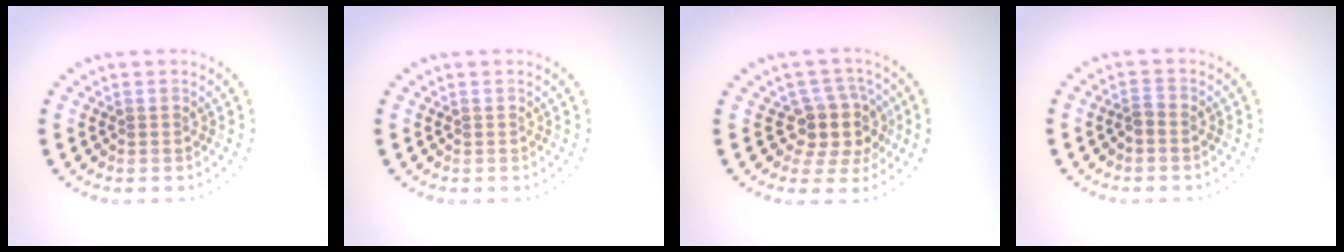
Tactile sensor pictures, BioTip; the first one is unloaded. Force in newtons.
{"total": 0.0}
{"total": 3.8, "press": 3.0, "slide": 2.3}
{"total": 1.0, "press": 0.8, "slide": 0.6}